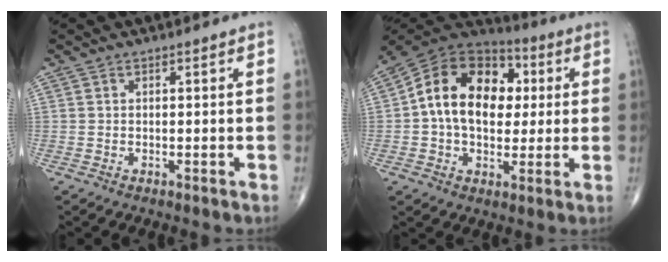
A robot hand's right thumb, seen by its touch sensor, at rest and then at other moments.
{"total": 18.3, "force": [2.0, 12.7, 13.1], "torque": [-0.189, 0.026, 0.026]}